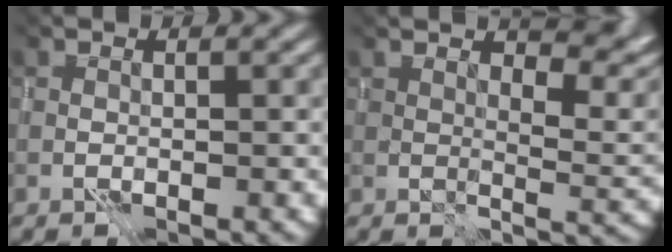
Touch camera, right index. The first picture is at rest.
{"total": 4.3, "force": [2.4, 1.6, 3.2], "torque": [-0.038, -0.006, 0.049]}